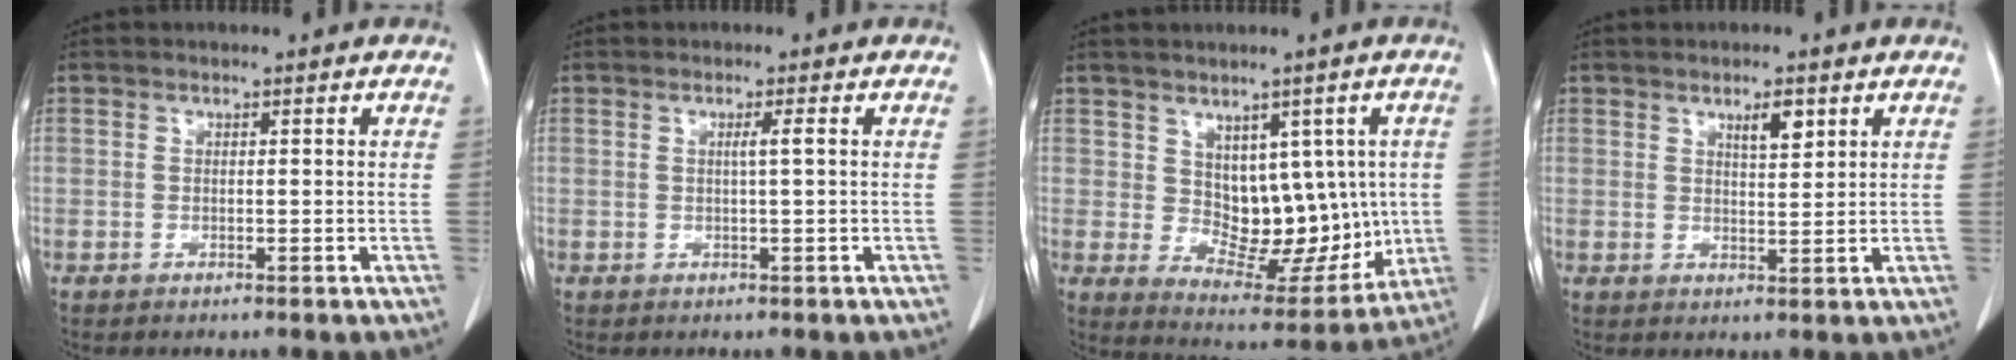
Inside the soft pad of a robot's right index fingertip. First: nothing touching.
{"total": 1.3, "force": [0.2, -0.4, 1.2], "torque": [-0.022, 0.001, 0.002]}
{"total": 11.3, "force": [1.1, 6.9, 8.9], "torque": [-0.101, 0.012, 0.044]}
{"total": 3.3, "force": [1.8, 0.8, 2.6], "torque": [-0.046, -0.002, 0.030]}